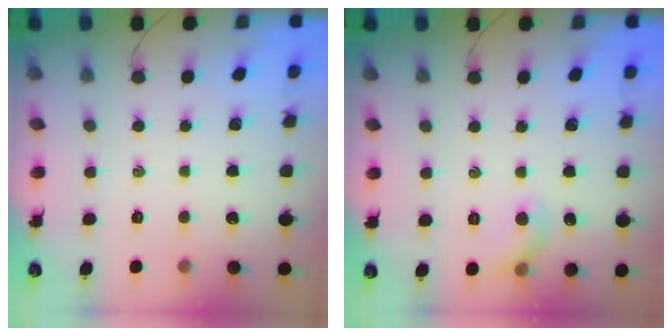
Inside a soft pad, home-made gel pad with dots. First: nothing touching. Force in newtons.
{"total": 5.6, "press": 5.5, "slide": 1.0}